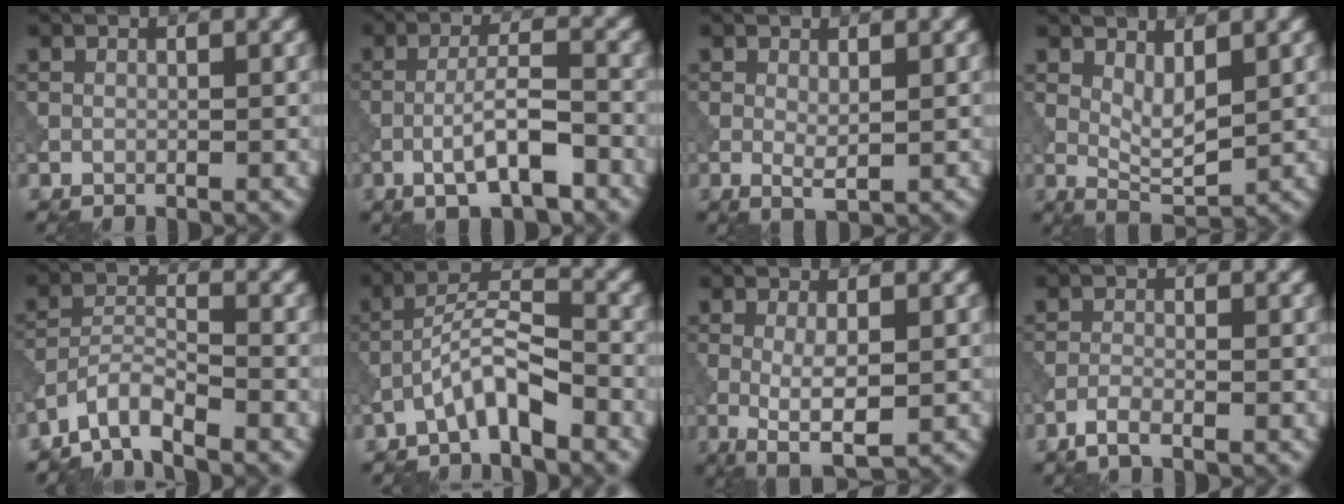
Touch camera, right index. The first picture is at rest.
{"total": 5.1, "force": [-2.1, 1.2, 4.5], "torque": [-0.079, 0.006, -0.040]}
{"total": 1.4, "force": [0.3, 0.3, 1.4], "torque": [-0.027, -0.005, 0.006]}
{"total": 3.1, "force": [1.1, 1.1, 2.6], "torque": [-0.051, -0.009, 0.024]}
{"total": 3.7, "force": [-3.3, 0.6, 1.6], "torque": [-0.028, 0.004, -0.074]}
{"total": 4.4, "force": [-3.0, 1.0, 3.1], "torque": [-0.057, 0.019, -0.063]}
{"total": 3.8, "force": [-0.6, 1.0, 3.6], "torque": [-0.070, -0.011, -0.007]}
{"total": 1.7, "force": [-1.3, 0.3, 1.1], "torque": [-0.023, 0.002, -0.031]}